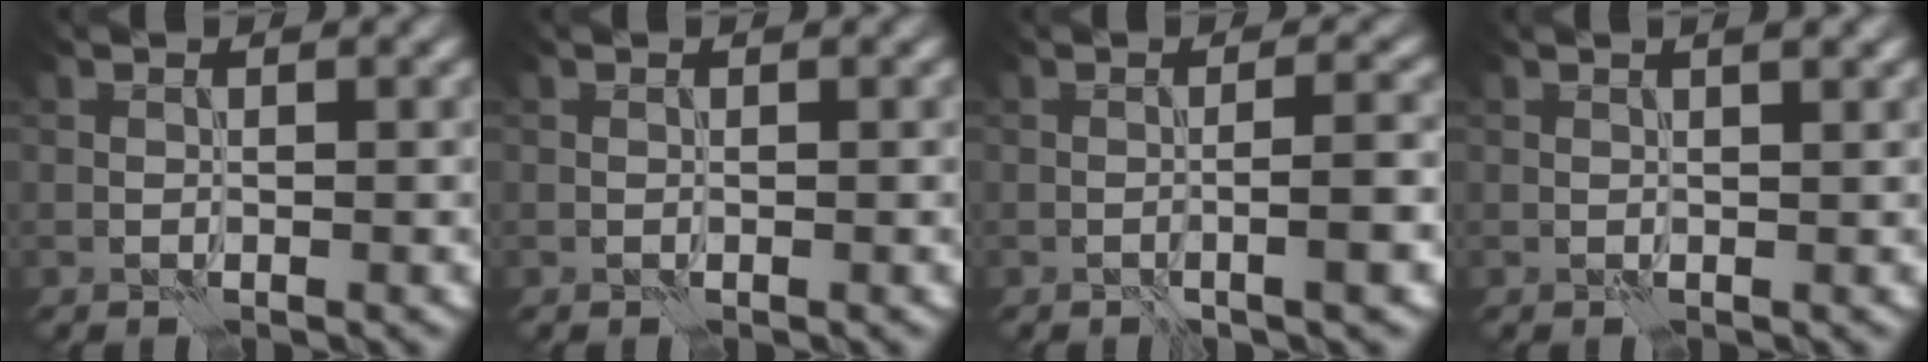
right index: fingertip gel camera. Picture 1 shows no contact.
{"total": 0.0}
{"total": 3.4, "force": [-0.9, 0.7, 3.3], "torque": [-0.037, 0.008, -0.016]}
{"total": 1.5, "force": [0.9, 0.3, 1.2], "torque": [-0.013, -0.003, 0.005]}